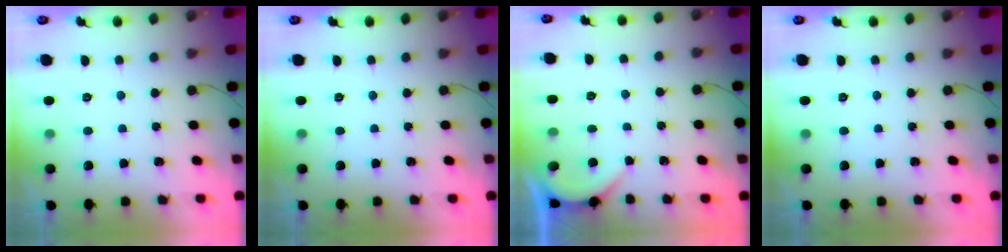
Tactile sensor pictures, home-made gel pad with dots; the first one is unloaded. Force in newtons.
{"total": 0.0}
{"total": 1.9, "press": 1.9, "slide": 0.3}
{"total": 0.0}